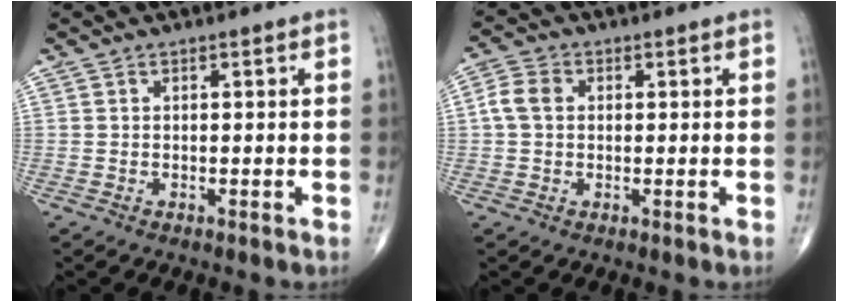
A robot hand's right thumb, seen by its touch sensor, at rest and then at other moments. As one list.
[{"total": 4.5, "force": [0.5, 3.4, 2.9], "torque": [-0.060, 0.013, 0.005]}]